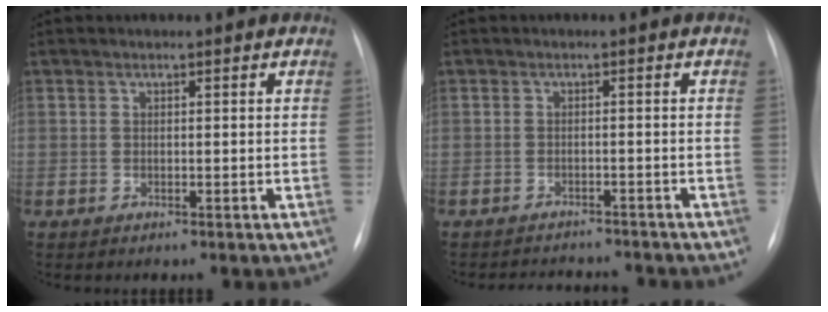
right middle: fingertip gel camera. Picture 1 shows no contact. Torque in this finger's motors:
{"motor_torque": [0.07, -0.11, 0.00, 0.01]}